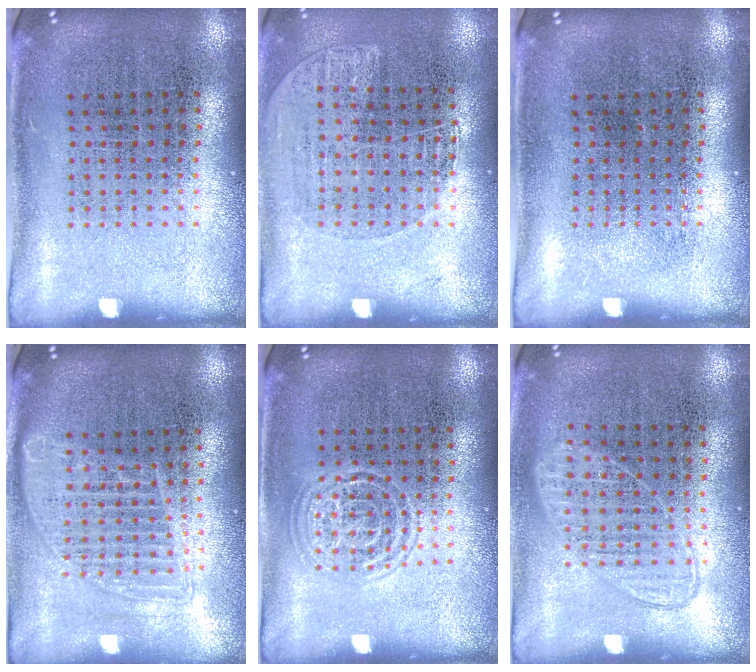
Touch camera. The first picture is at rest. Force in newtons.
{"total": 1.1, "press": 1.1, "slide": 0.4}
{"total": 0.0}
{"total": 1.6, "press": 1.4, "slide": 0.7}
{"total": 1.4, "press": 1.3, "slide": 0.2}
{"total": 0.9, "press": 0.9, "slide": 0.3}